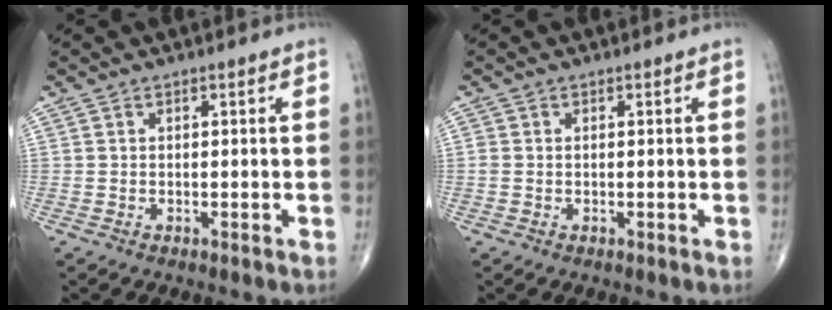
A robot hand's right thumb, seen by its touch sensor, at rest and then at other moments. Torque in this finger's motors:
{"motor_torque": [0.01, -0.37, 0.33, 0.09, -0.01]}